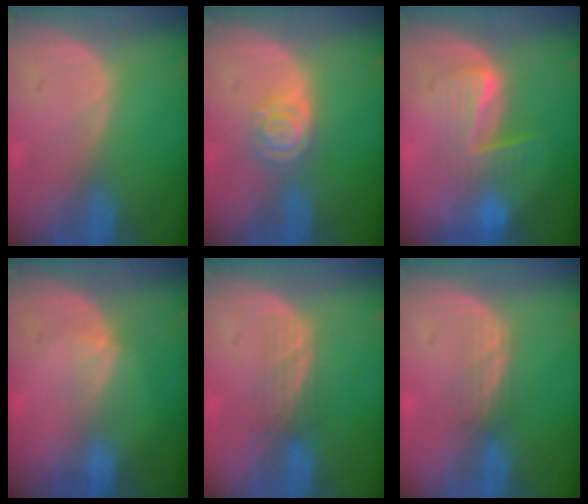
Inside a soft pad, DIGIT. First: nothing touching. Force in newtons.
{"total": 4.3, "press": 3.9, "slide": 1.9}
{"total": 6.4, "press": 6.2, "slide": 1.5}
{"total": 2.1, "press": 1.7, "slide": 1.2}
{"total": 2.9, "press": 2.6, "slide": 1.3}
{"total": 2.1, "press": 2.1, "slide": 0.2}